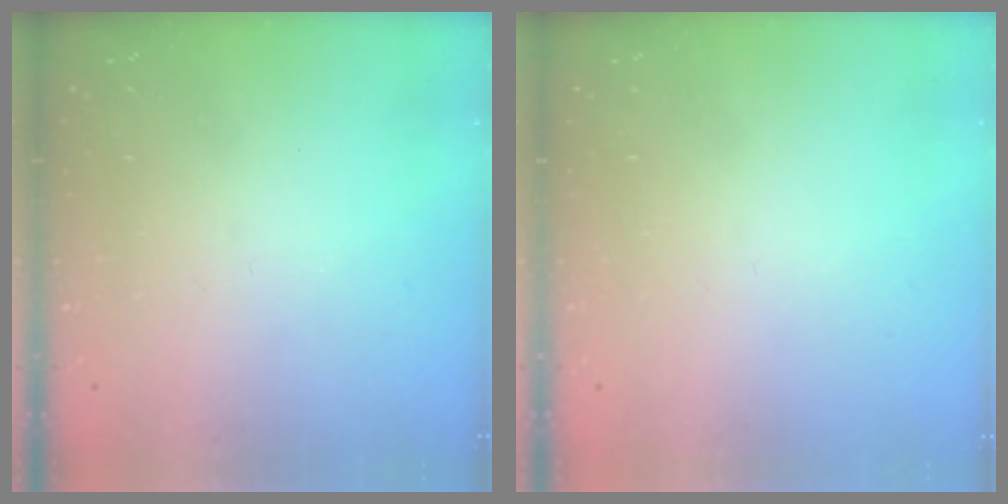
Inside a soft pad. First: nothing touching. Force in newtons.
{"total": 1.8, "press": 1.7, "slide": 0.1}